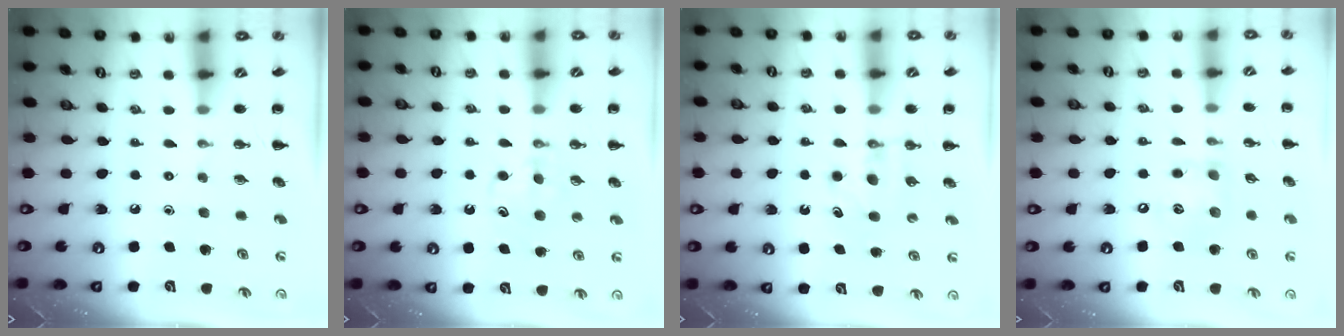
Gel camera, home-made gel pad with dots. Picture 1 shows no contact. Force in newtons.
{"total": 5.7, "press": 5.5, "slide": 1.6}
{"total": 5.0, "press": 4.8, "slide": 1.3}
{"total": 11.5, "press": 11.4, "slide": 1.8}